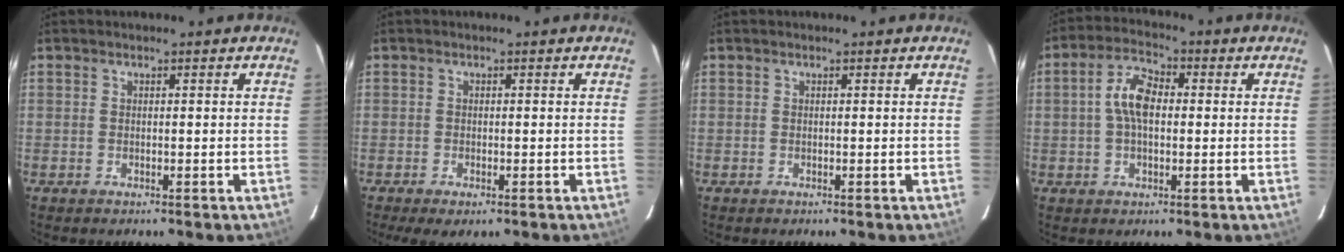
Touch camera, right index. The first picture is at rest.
{"total": 3.8, "force": [-2.3, 1.4, 2.7], "torque": [-0.059, -0.017, -0.036]}
{"total": 0.0}
{"total": 7.1, "force": [0.4, 3.9, 5.9], "torque": [-0.118, 0.019, 0.006]}